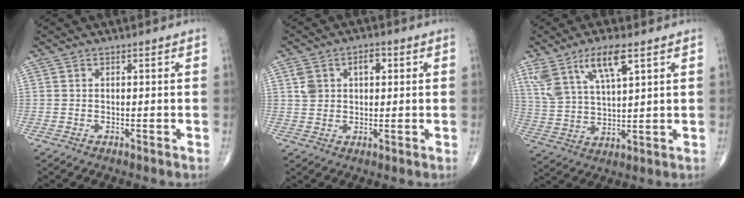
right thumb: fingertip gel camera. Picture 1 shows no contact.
{"total": 6.3, "force": [1.9, 4.3, 4.2], "torque": [-0.057, 0.010, 0.034]}
{"total": 11.0, "force": [6.2, 3.5, 8.4], "torque": [-0.167, -0.017, 0.126]}